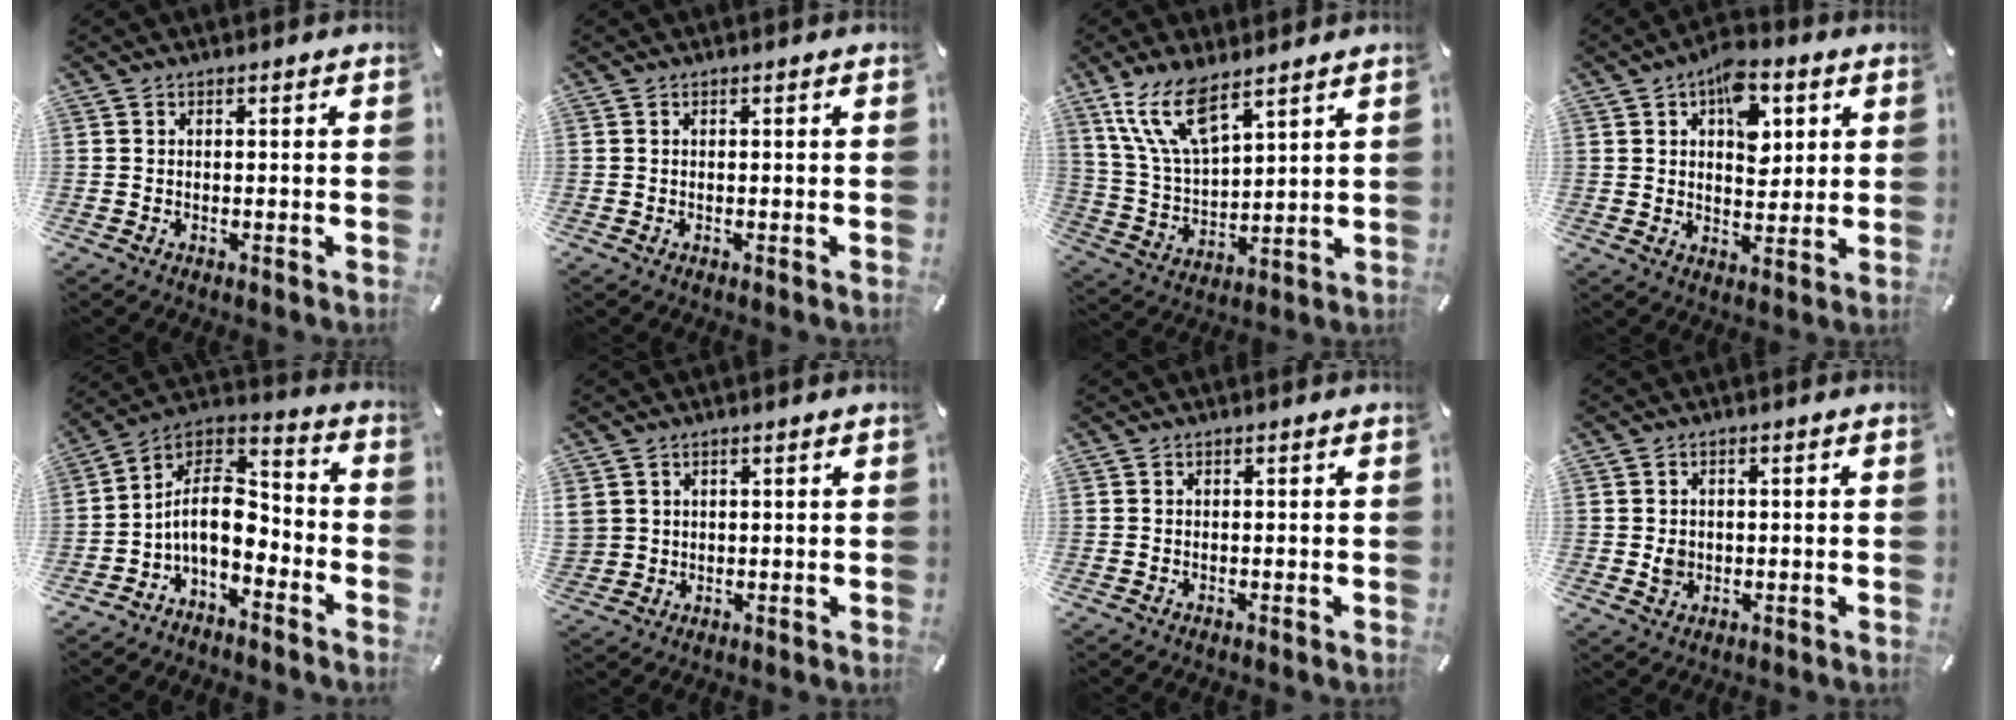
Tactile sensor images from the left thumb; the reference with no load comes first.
{"total": 0.0}
{"total": 13.2, "force": [9.1, 4.9, 8.2], "torque": [-0.203, -0.036, 0.165]}
{"total": 11.0, "force": [4.4, 6.9, 7.3], "torque": [-0.087, -0.014, 0.074]}
{"total": 11.4, "force": [-3.8, 7.2, 7.9], "torque": [-0.167, 0.013, -0.072]}
{"total": 3.6, "force": [1.6, 3.3, 0.1], "torque": [-0.012, 0.004, 0.033]}
{"total": 0.0}
{"total": 2.7, "force": [0.0, 2.5, 1.2], "torque": [-0.015, 0.000, -0.002]}